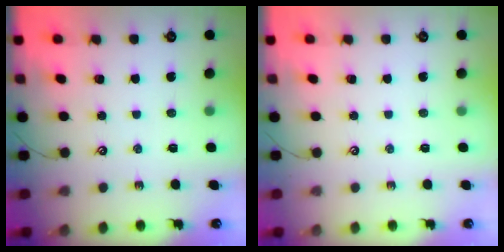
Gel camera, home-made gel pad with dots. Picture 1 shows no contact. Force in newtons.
{"total": 0.0}